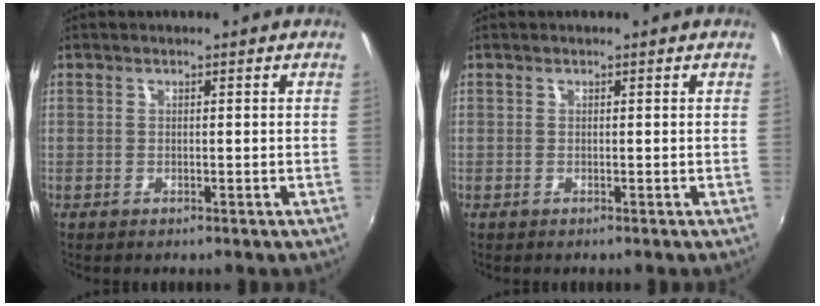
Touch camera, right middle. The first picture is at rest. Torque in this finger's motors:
{"motor_torque": [-0.10, 0.06, -0.02, 0.00]}